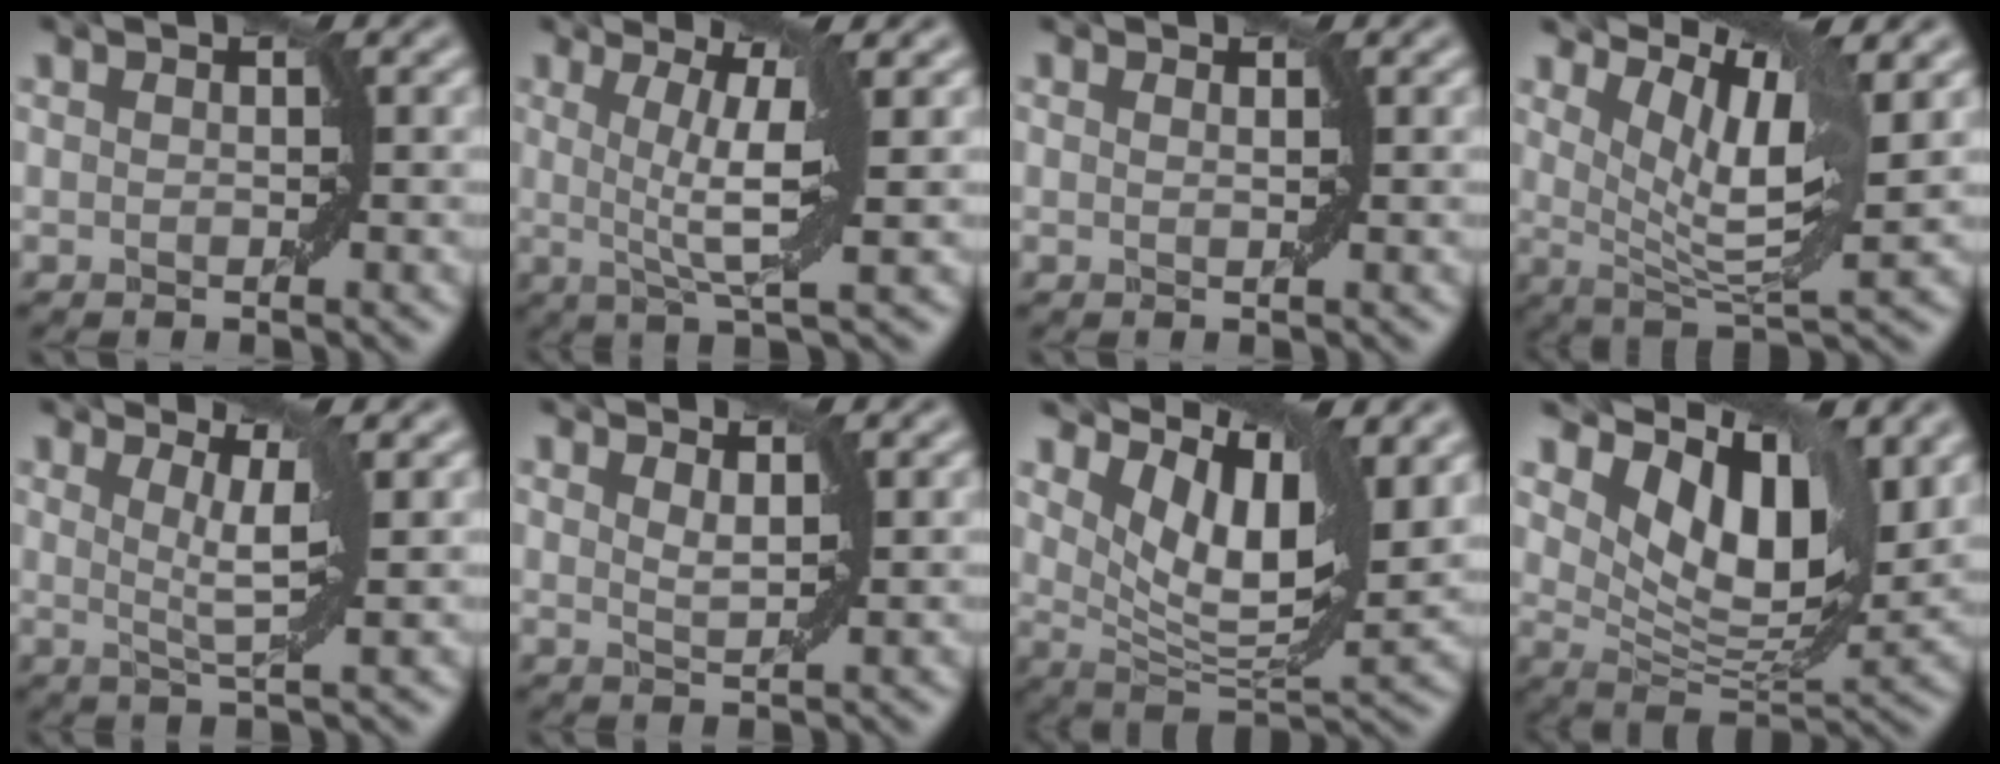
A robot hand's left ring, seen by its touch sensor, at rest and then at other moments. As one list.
[{"total": 5.0, "force": [0.2, 0.6, 5.0], "torque": [-0.089, 0.000, 0.011]}, {"total": 0.9, "force": [0.7, 0.5, 0.4], "torque": [-0.004, 0.010, -0.009]}, {"total": 6.7, "force": [3.4, 1.6, 5.5], "torque": [-0.098, 0.007, 0.071]}, {"total": 2.9, "force": [0.6, 0.3, 2.9], "torque": [-0.055, 0.001, 0.018]}, {"total": 1.1, "force": [1.0, 0.2, 0.5], "torque": [-0.010, -0.001, 0.021]}, {"total": 8.4, "force": [4.2, 3.1, 6.7], "torque": [-0.120, 0.003, 0.083]}, {"total": 9.4, "force": [4.4, 4.6, 6.9], "torque": [-0.125, 0.004, 0.088]}]